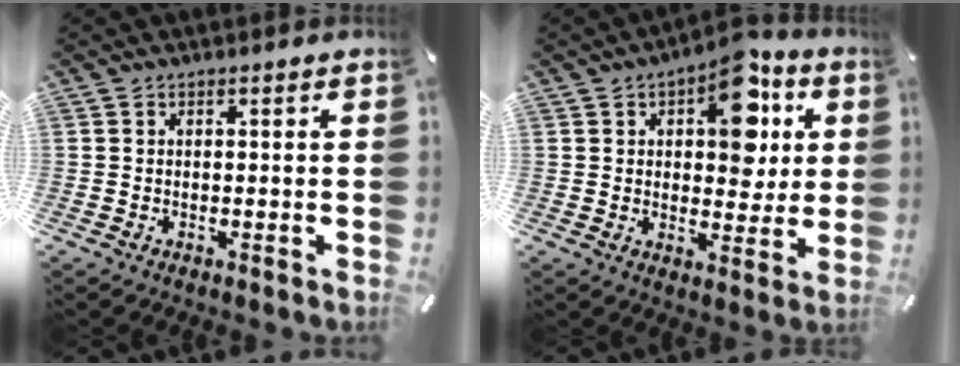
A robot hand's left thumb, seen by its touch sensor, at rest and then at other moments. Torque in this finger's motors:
{"motor_torque": [2.11, 2.18, 1.16, -1.16, 0.33]}